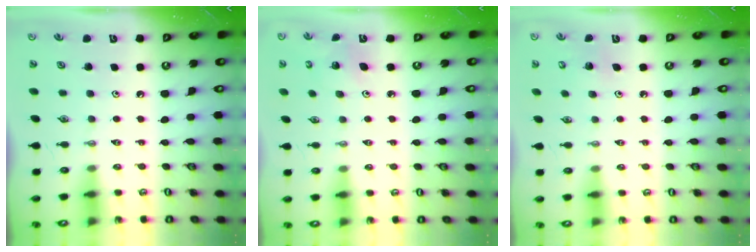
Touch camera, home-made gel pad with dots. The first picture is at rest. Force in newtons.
{"total": 3.2, "press": 3.2, "slide": 0.2}
{"total": 6.1, "press": 6.1, "slide": 0.6}